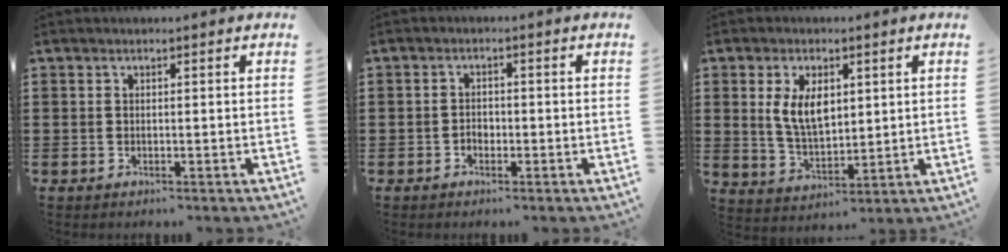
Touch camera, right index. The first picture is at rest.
{"total": 1.6, "force": [-0.7, 1.1, 0.9], "torque": [-0.019, 0.001, -0.015]}
{"total": 7.0, "force": [1.9, 3.8, 5.5], "torque": [-0.118, 0.004, 0.030]}